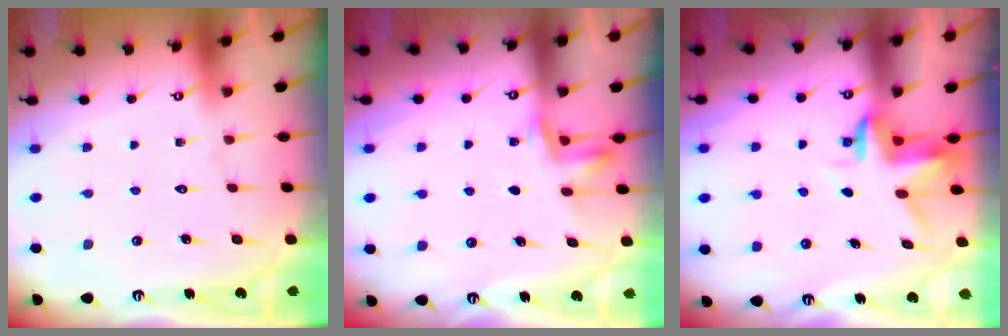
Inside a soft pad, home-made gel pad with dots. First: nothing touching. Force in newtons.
{"total": 3.0, "press": 2.9, "slide": 0.6}
{"total": 3.3, "press": 3.3, "slide": 0.4}